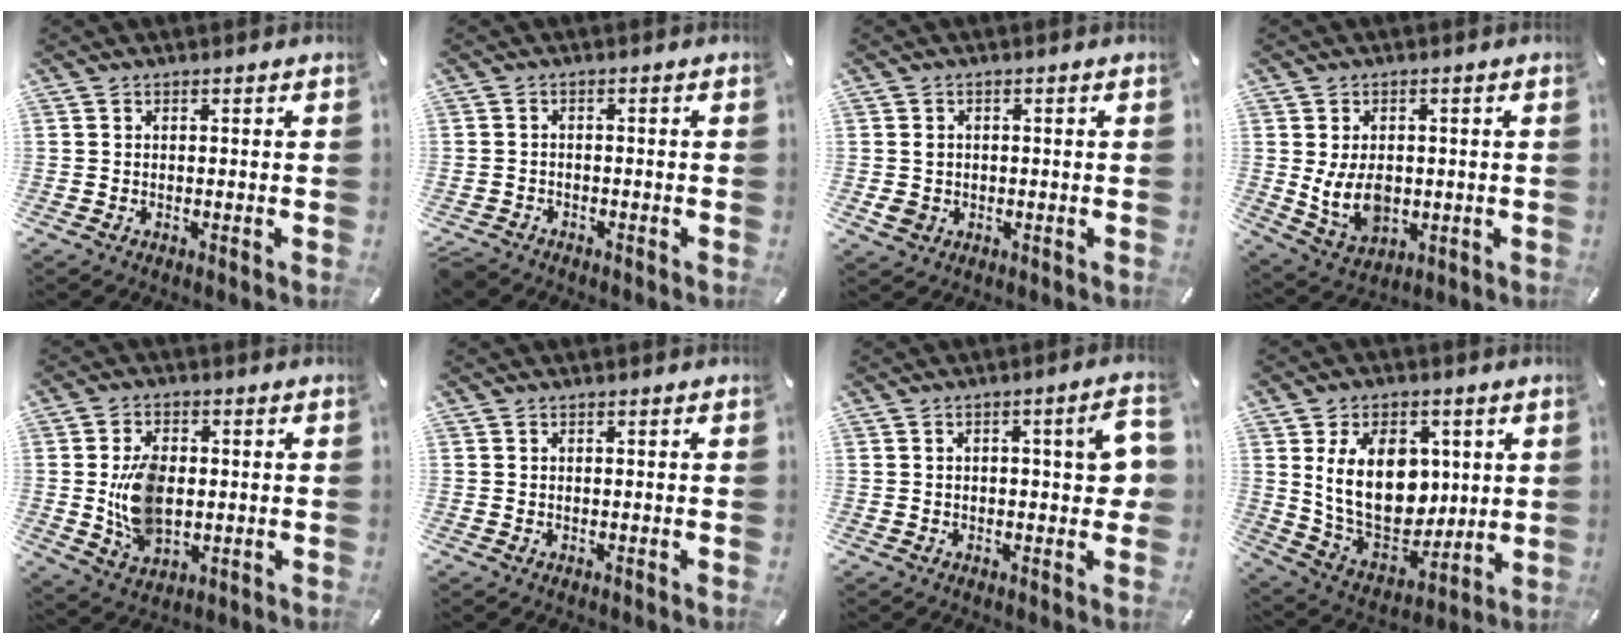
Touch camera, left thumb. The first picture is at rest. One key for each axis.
{"total": 2.2, "fx": -1.8, "fy": 1.1, "fz": 0.5, "tx": -0.016, "ty": 0.008, "tz": -0.039}
{"total": 2.3, "fx": -0.3, "fy": 2.2, "fz": 0.8, "tx": -0.022, "ty": 0.001, "tz": -0.008}
{"total": 8.4, "fx": -0.3, "fy": 6.3, "fz": 5.6, "tx": -0.117, "ty": -0.002, "tz": -0.005}
{"total": 11.5, "fx": -0.2, "fy": 8.0, "fz": 8.2, "tx": -0.170, "ty": 0.004, "tz": -0.003}
{"total": 0.0}
{"total": 7.5, "fx": 0.6, "fy": 2.8, "fz": 6.9, "tx": -0.089, "ty": -0.001, "tz": 0.007}
{"total": 18.5, "fx": 3.5, "fy": 13.4, "fz": 12.2, "tx": -0.224, "ty": -0.019, "tz": 0.067}